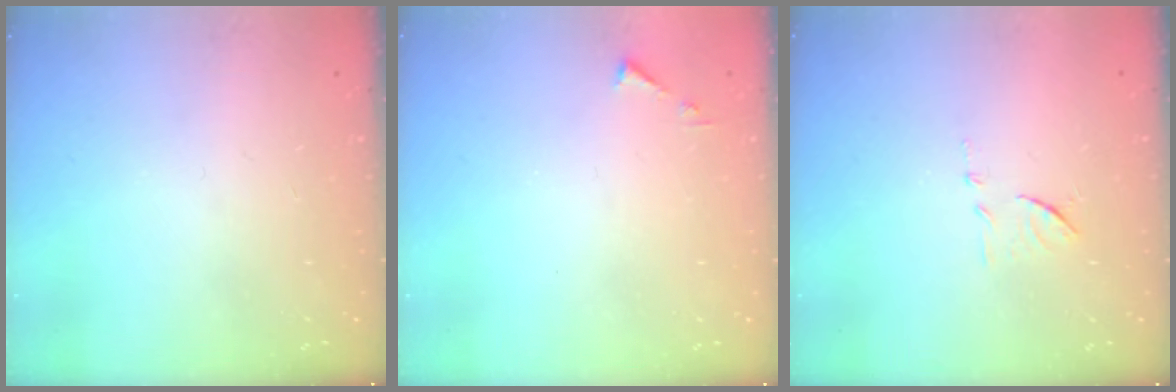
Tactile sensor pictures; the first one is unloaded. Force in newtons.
{"total": 3.2, "press": 3.2, "slide": 0.4}
{"total": 8.2, "press": 8.2, "slide": 0.2}